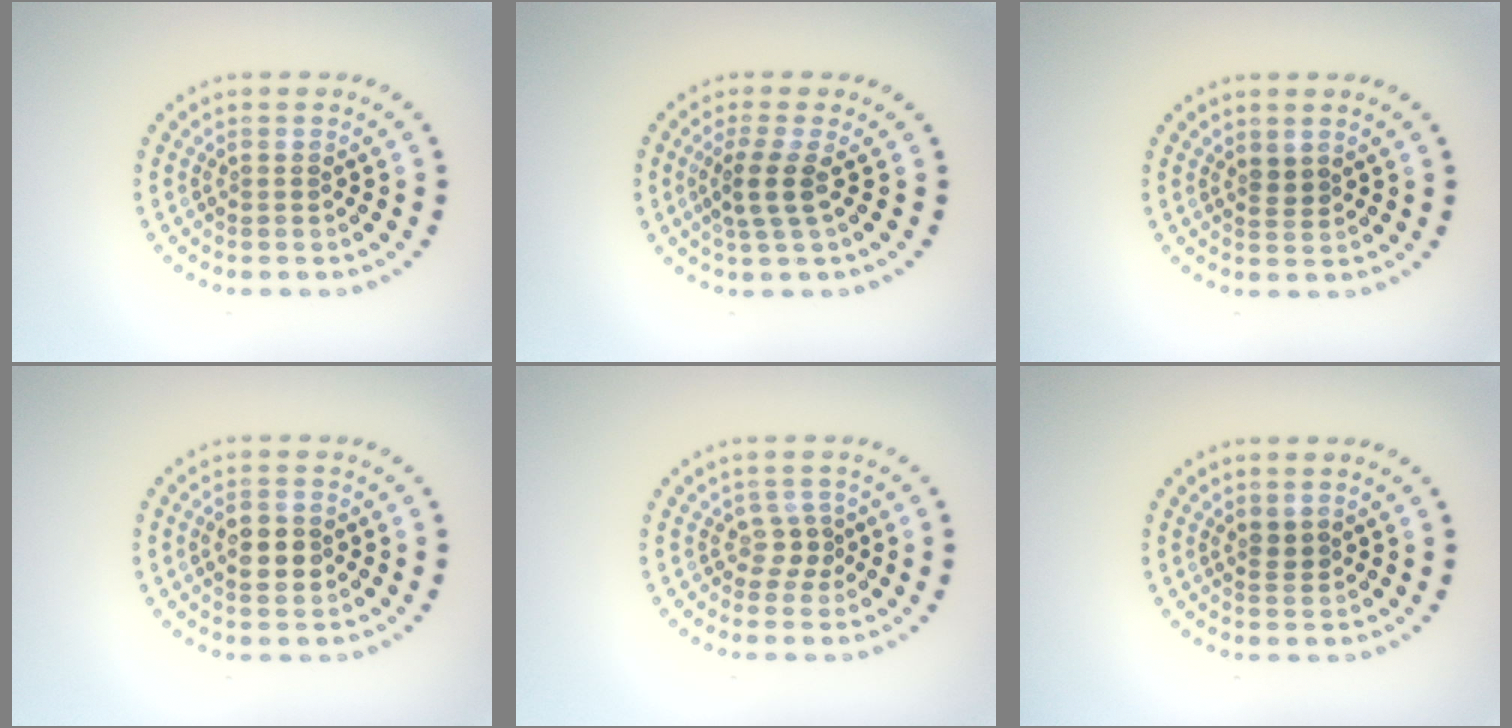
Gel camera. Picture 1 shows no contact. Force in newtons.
{"total": 2.7, "press": 2.1, "slide": 1.7}
{"total": 1.2, "press": 1.0, "slide": 0.7}
{"total": 2.9, "press": 2.9, "slide": 0.1}
{"total": 1.5, "press": 1.1, "slide": 1.1}
{"total": 1.2, "press": 1.0, "slide": 0.7}